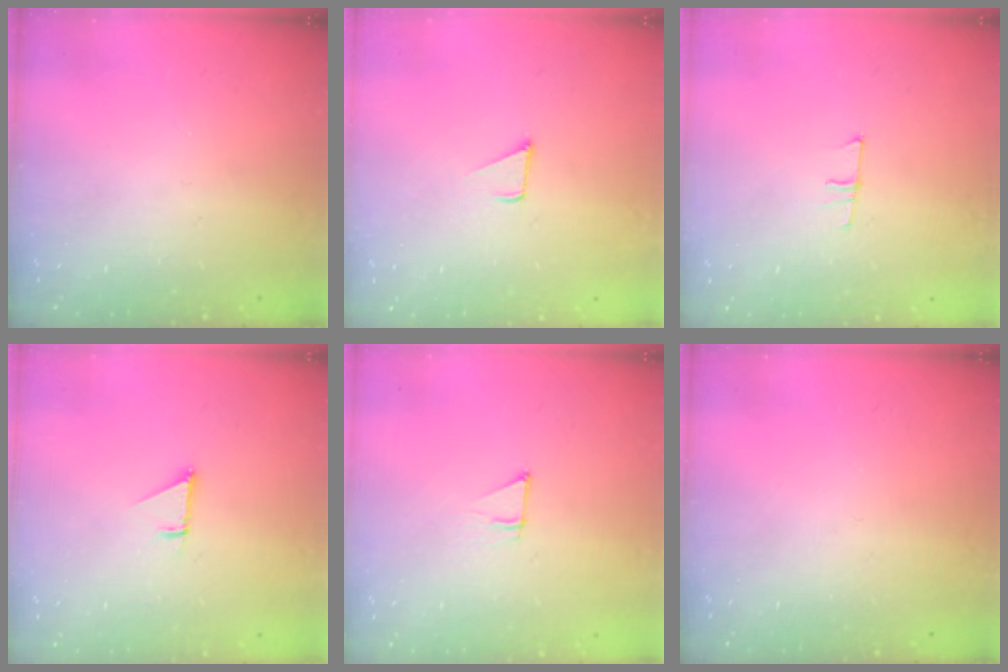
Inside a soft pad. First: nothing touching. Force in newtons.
{"total": 2.4, "press": 2.4, "slide": 0.2}
{"total": 5.3, "press": 5.3, "slide": 0.4}
{"total": 0.9, "press": 0.9, "slide": 0.1}
{"total": 4.9, "press": 4.9, "slide": 0.3}
{"total": 0.0}